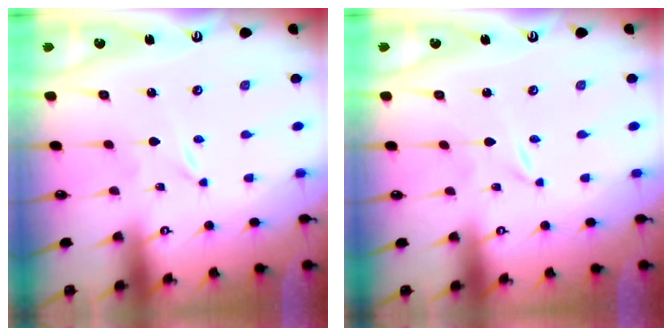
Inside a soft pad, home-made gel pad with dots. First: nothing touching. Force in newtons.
{"total": 0.0}